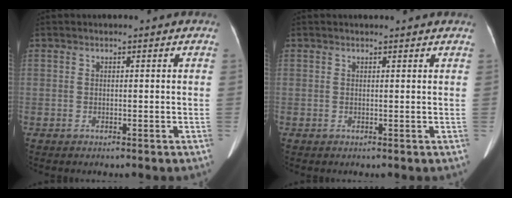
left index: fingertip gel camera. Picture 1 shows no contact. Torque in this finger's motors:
{"motor_torque": [-0.55, 0.85, -0.53, -0.07]}